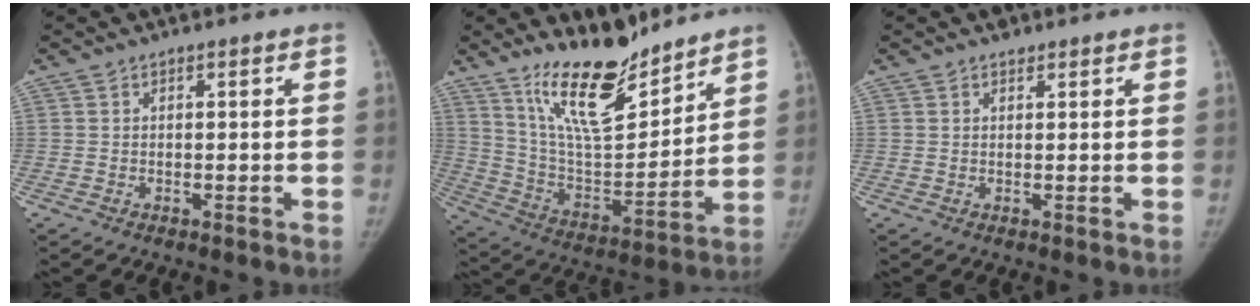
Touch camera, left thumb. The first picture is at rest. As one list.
[{"total": 17.6, "force": [13.7, 5.7, 9.6], "torque": [-0.119, -0.097, 0.250]}, {"total": 1.1, "force": [0.8, 0.7, 0.2], "torque": [0.004, -0.005, 0.009]}]